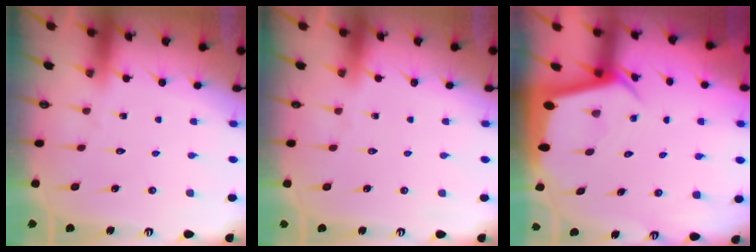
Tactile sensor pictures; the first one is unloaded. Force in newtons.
{"total": 0.0}
{"total": 3.4, "press": 3.3, "slide": 0.3}